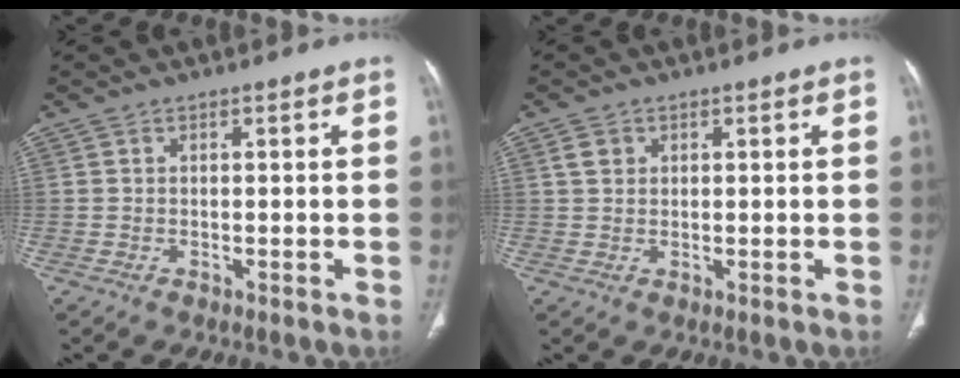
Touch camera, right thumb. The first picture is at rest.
{"total": 2.4, "force": [1.0, 1.8, 1.1], "torque": [-0.012, -0.002, 0.021]}